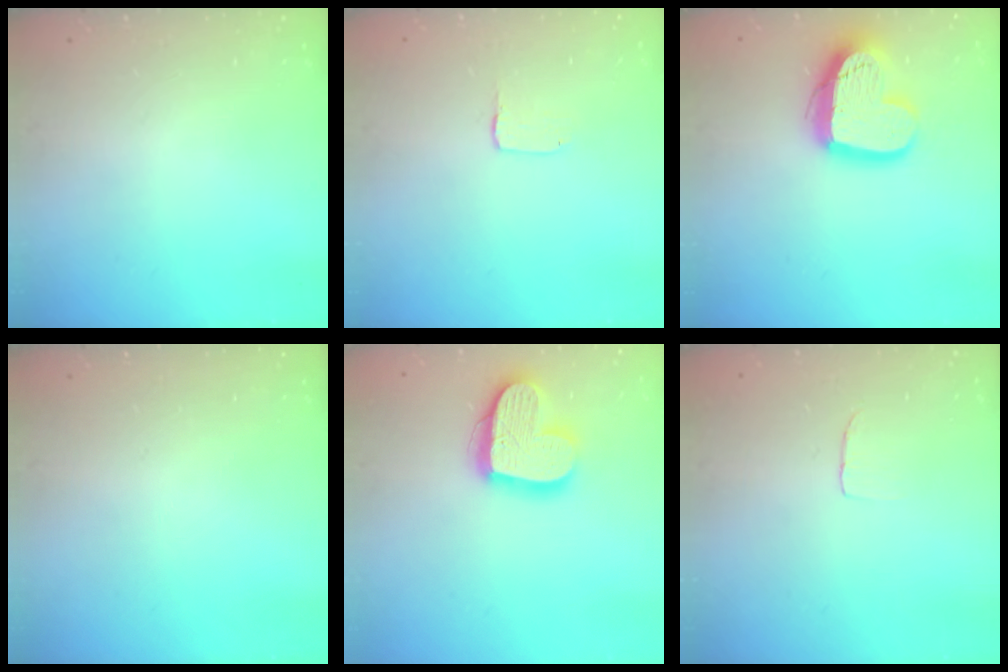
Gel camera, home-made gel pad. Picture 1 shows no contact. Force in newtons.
{"total": 1.3, "press": 1.2, "slide": 0.1}
{"total": 16.7, "press": 16.6, "slide": 1.4}
{"total": 0.0}
{"total": 17.7, "press": 17.7, "slide": 1.5}
{"total": 2.7, "press": 2.7, "slide": 0.2}